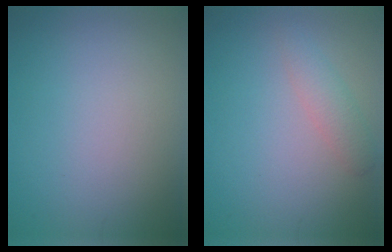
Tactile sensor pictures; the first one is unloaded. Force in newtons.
{"total": 1.9, "press": 1.9, "slide": 0.0}